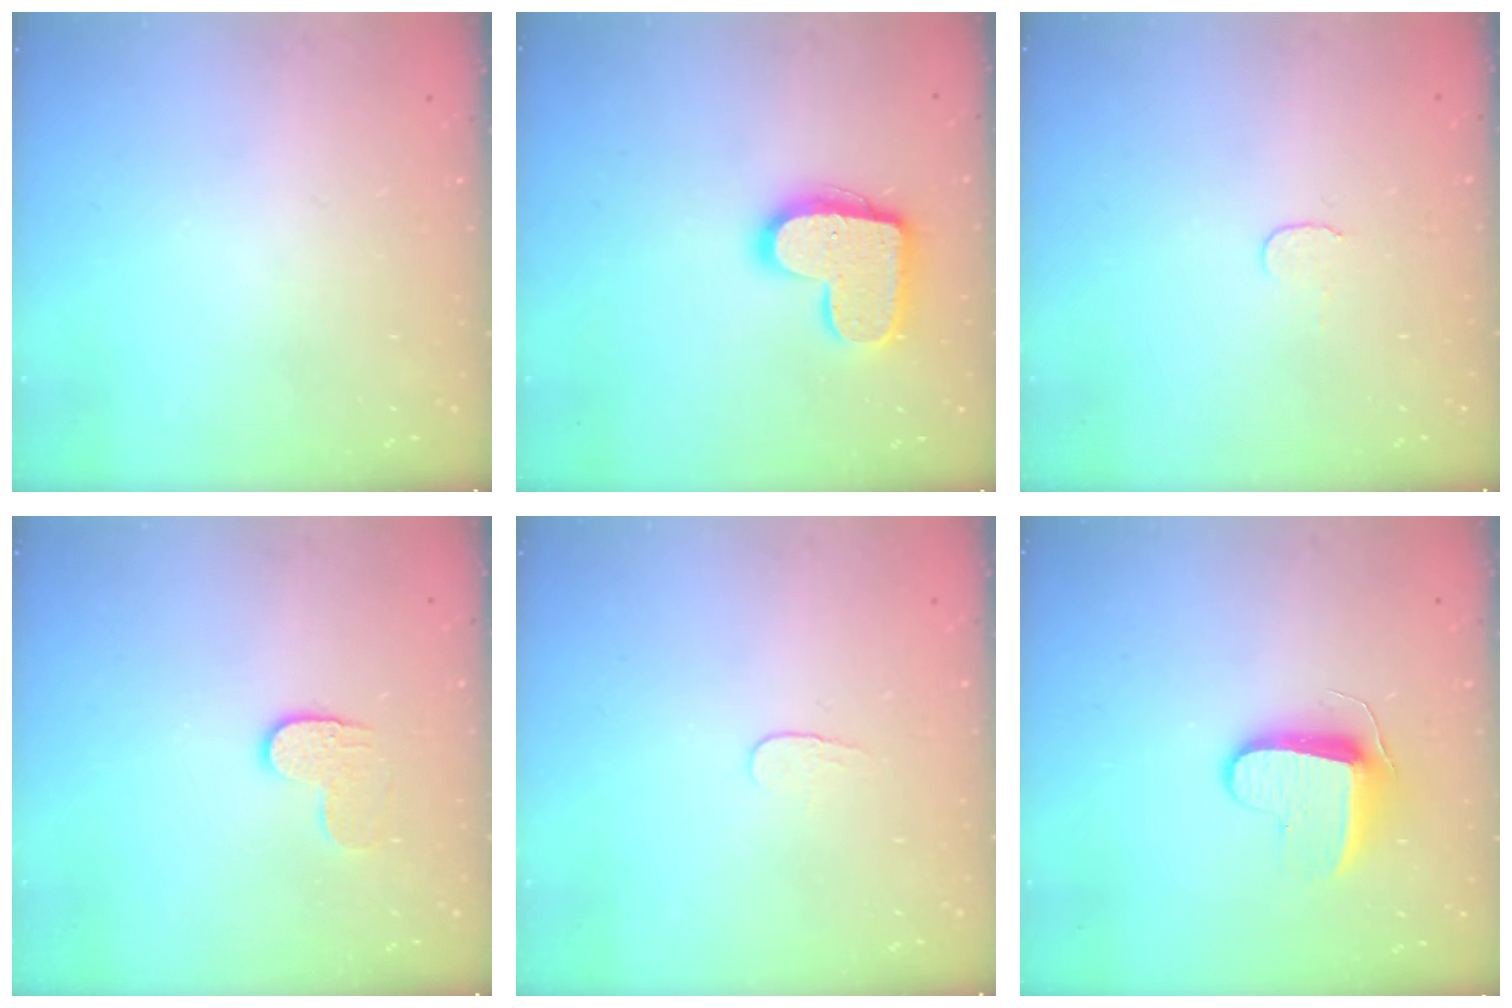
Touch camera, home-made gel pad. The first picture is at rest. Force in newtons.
{"total": 15.5, "press": 15.4, "slide": 1.0}
{"total": 3.7, "press": 3.7, "slide": 0.3}
{"total": 5.7, "press": 5.7, "slide": 0.5}
{"total": 3.5, "press": 3.4, "slide": 0.4}
{"total": 9.0, "press": 8.9, "slide": 0.7}